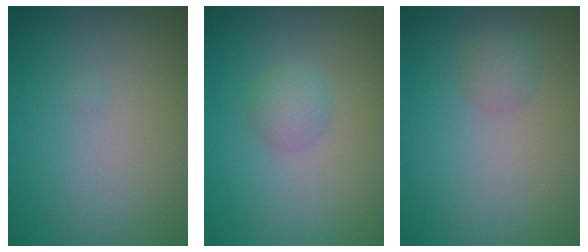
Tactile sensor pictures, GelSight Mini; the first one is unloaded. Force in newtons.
{"total": 1.7, "press": 1.7, "slide": 0.1}
{"total": 1.4, "press": 1.4, "slide": 0.0}